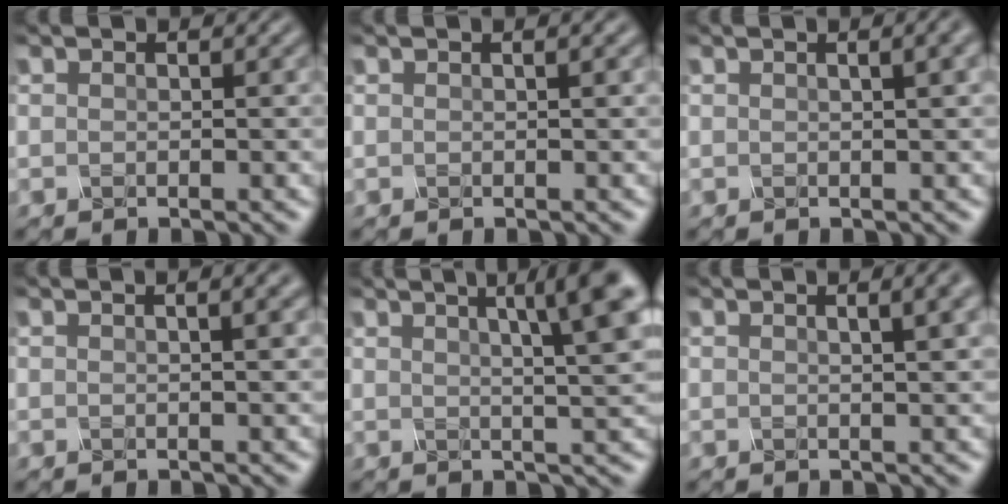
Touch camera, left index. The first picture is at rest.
{"total": 2.4, "force": [0.9, 1.2, 1.9], "torque": [-0.011, 0.020, -0.005]}
{"total": 6.4, "force": [2.6, 3.2, 5.0], "torque": [-0.017, 0.050, 0.006]}
{"total": 5.2, "force": [2.2, 2.4, 4.0], "torque": [-0.020, 0.043, 0.004]}
{"total": 8.8, "force": [3.4, 2.0, 7.8], "torque": [-0.069, 0.036, 0.037]}
{"total": 7.3, "force": [3.3, 3.5, 5.5], "torque": [-0.018, 0.057, 0.014]}